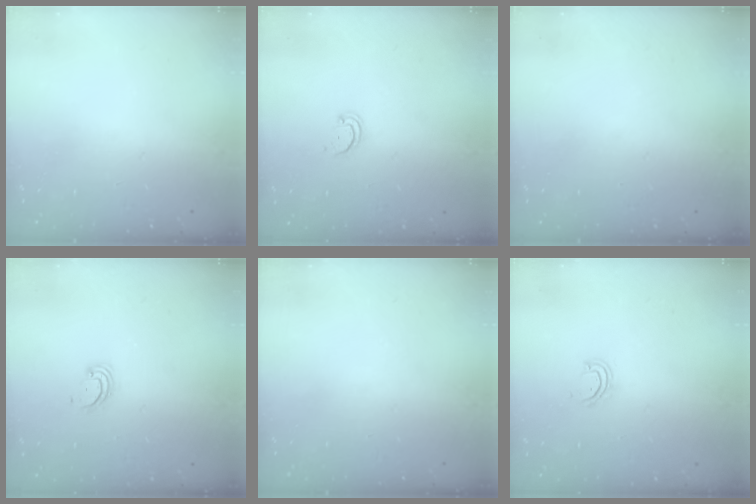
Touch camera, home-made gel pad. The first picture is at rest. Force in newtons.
{"total": 2.2, "press": 2.2, "slide": 0.4}
{"total": 0.0}
{"total": 2.6, "press": 2.6, "slide": 0.1}
{"total": 0.0}
{"total": 3.7, "press": 3.6, "slide": 0.3}